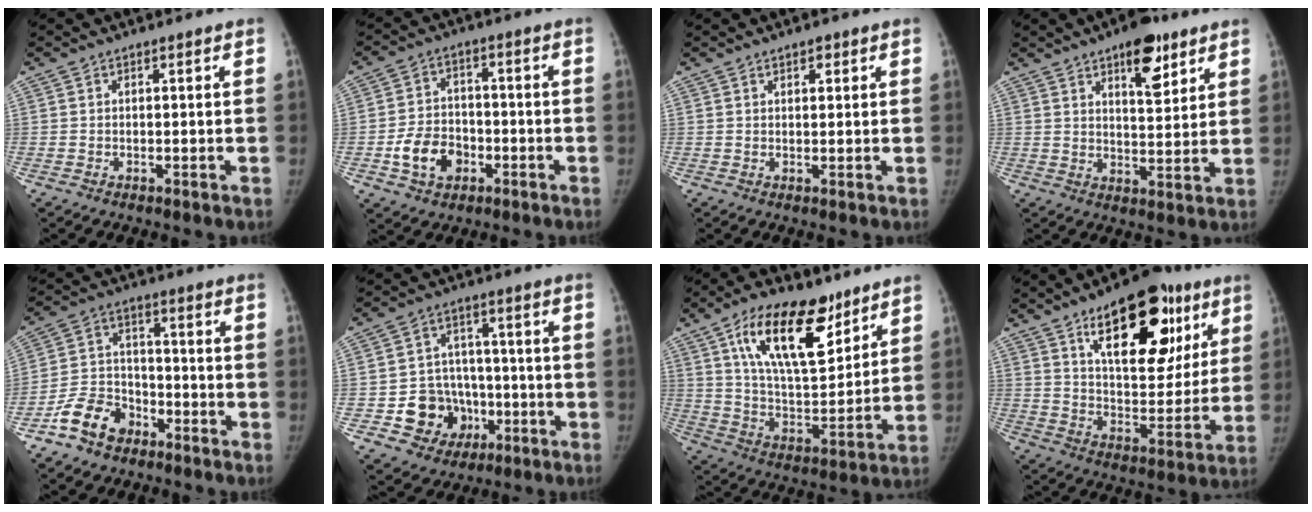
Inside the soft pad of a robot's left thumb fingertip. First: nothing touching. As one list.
[{"total": 9.2, "force": [-3.3, 7.0, 5.0], "torque": [-0.067, 0.020, -0.055]}, {"total": 2.1, "force": [1.2, 1.1, 1.3], "torque": [-0.012, -0.005, 0.018]}, {"total": 10.5, "force": [6.2, 4.4, 7.2], "torque": [-0.080, -0.034, 0.092]}, {"total": 9.8, "force": [-6.2, 6.5, 3.8], "torque": [-0.056, 0.047, -0.119]}, {"total": 11.2, "force": [-3.3, 9.9, 3.8], "torque": [-0.012, 0.033, -0.041]}, {"total": 20.4, "force": [11.4, 9.2, 14.1], "torque": [-0.200, -0.054, 0.205]}, {"total": 24.4, "force": [12.1, 11.8, 17.6], "torque": [-0.203, -0.032, 0.185]}]